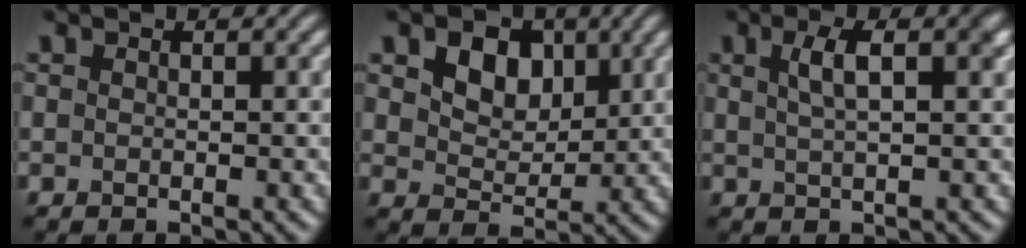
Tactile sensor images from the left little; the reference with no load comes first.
{"total": 5.2, "force": [2.1, 3.6, 3.1], "torque": [-0.063, -0.007, 0.027]}
{"total": 3.7, "force": [1.2, 1.2, 3.2], "torque": [-0.048, 0.010, 0.019]}